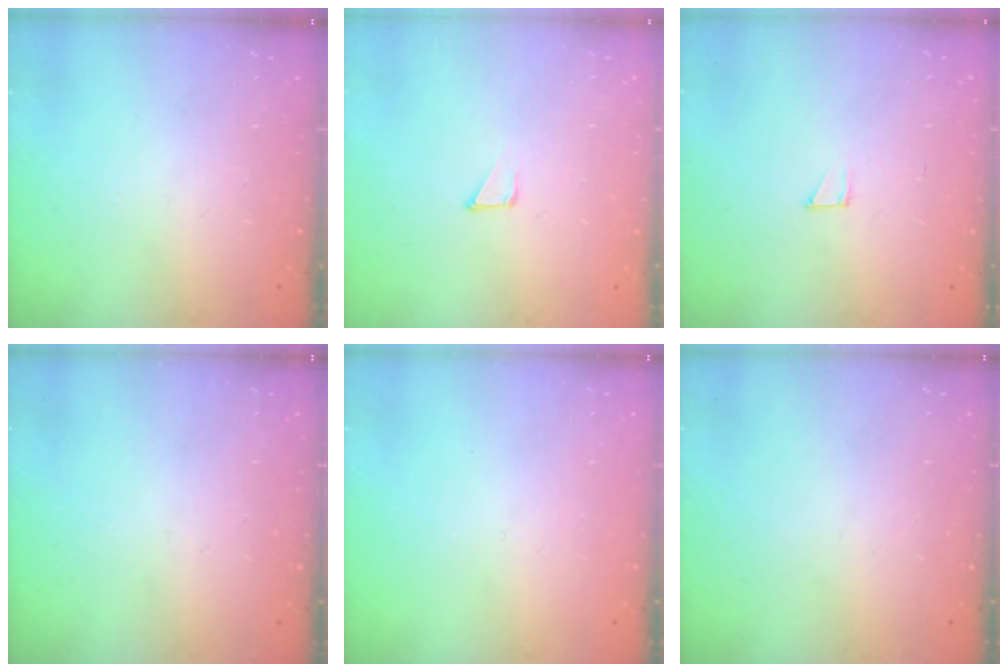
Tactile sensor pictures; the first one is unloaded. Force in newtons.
{"total": 1.7, "press": 1.7, "slide": 0.0}
{"total": 2.1, "press": 2.1, "slide": 0.1}
{"total": 0.0}
{"total": 0.0}
{"total": 0.0}